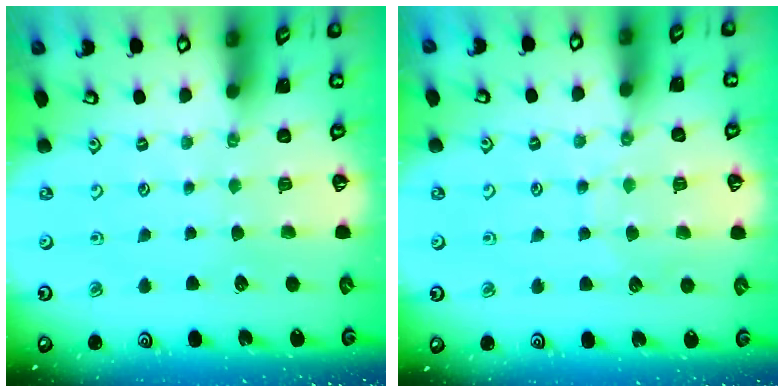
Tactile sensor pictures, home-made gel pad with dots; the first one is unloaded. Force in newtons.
{"total": 6.8, "press": 6.8, "slide": 0.6}